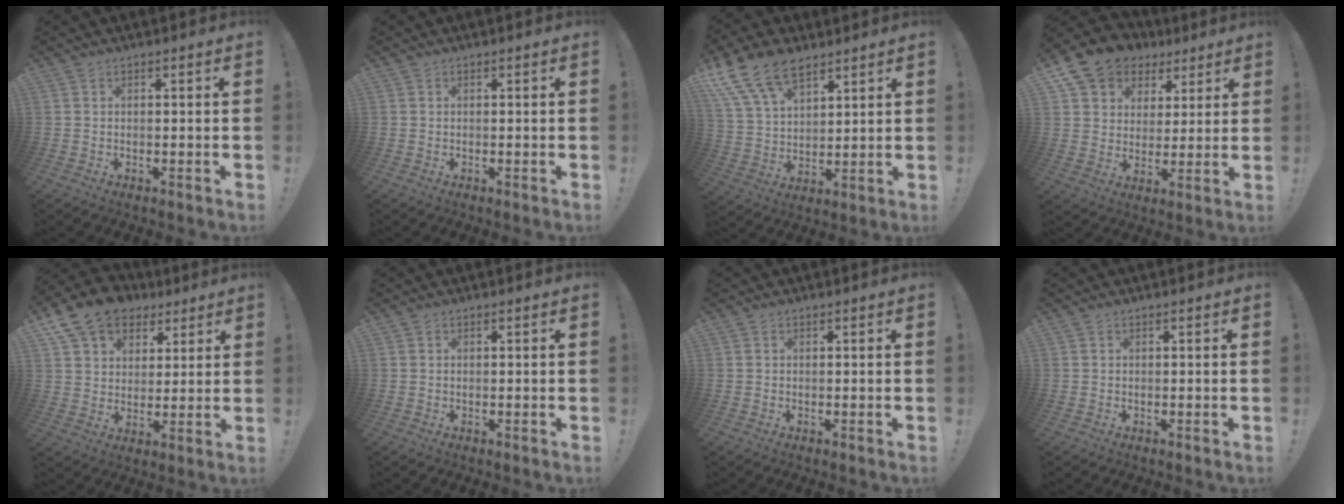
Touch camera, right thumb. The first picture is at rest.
{"total": 0.0}
{"total": 15.4, "force": [10.3, 8.4, 7.9], "torque": [-0.154, -0.057, 0.192]}
{"total": 11.9, "force": [7.5, 8.7, 3.3], "torque": [-0.057, -0.055, 0.147]}
{"total": 14.2, "force": [8.8, 9.7, 5.3], "torque": [-0.094, -0.051, 0.170]}
{"total": 0.0}
{"total": 0.0}
{"total": 0.0}